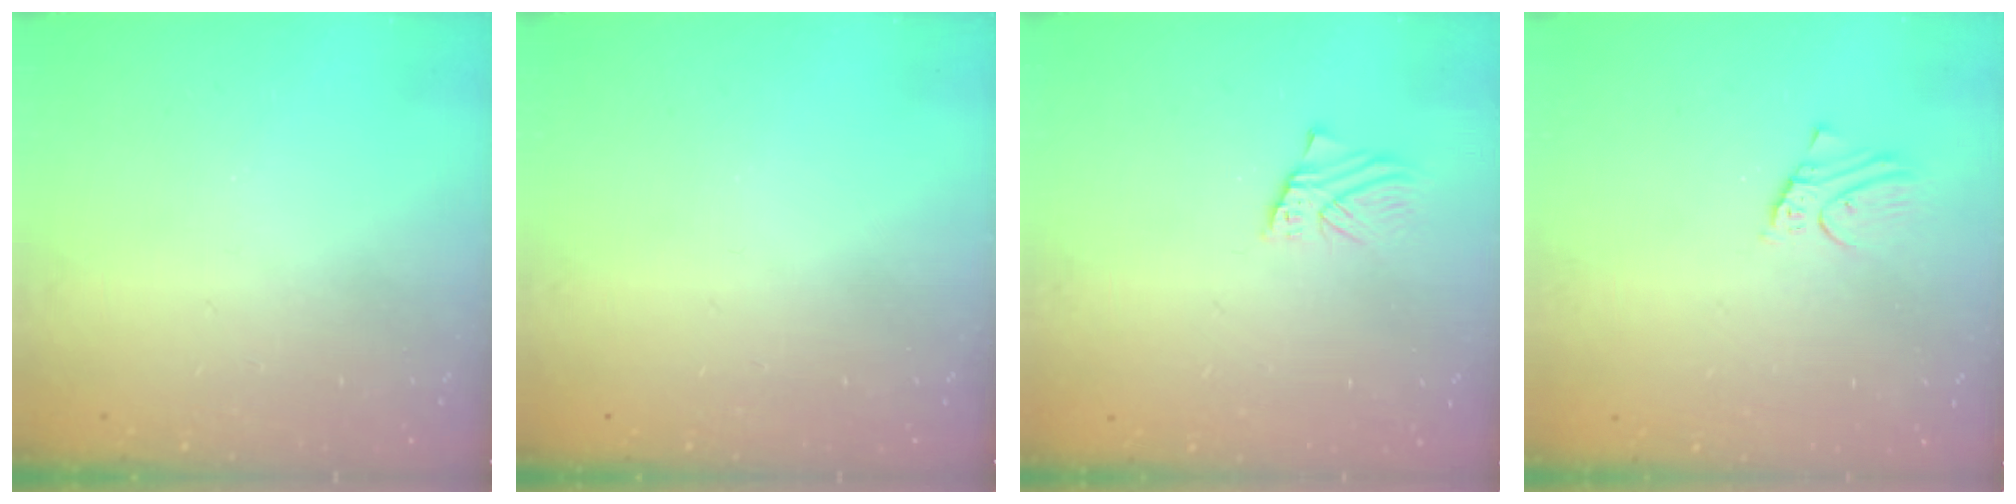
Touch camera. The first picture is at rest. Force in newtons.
{"total": 0.0}
{"total": 1.5, "press": 1.5, "slide": 0.1}
{"total": 3.1, "press": 3.1, "slide": 0.2}